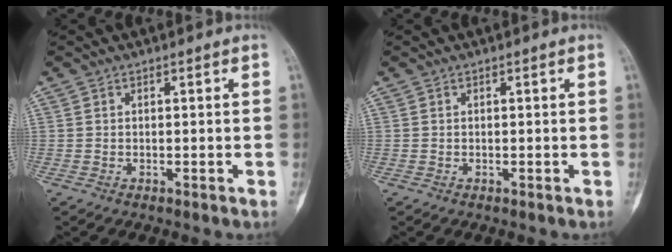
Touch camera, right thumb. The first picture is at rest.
{"total": 0.0}